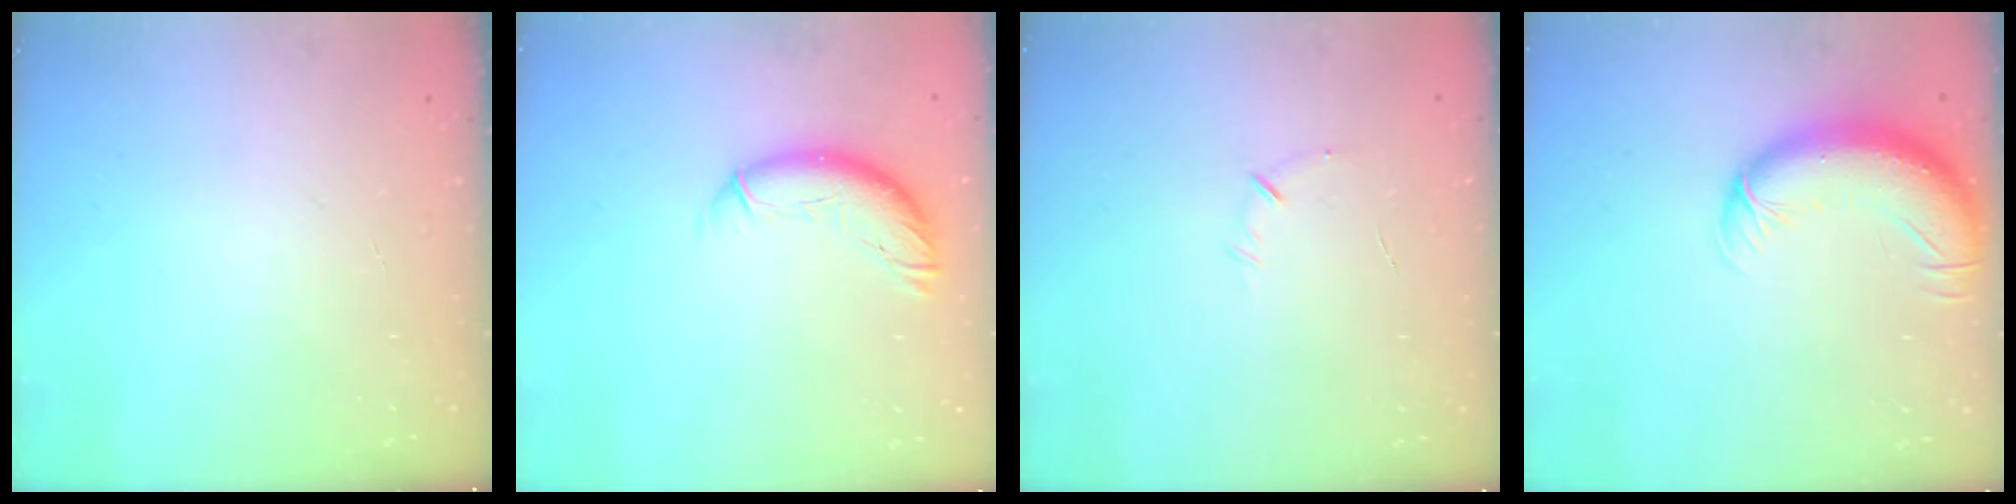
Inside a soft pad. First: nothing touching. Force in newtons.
{"total": 10.4, "press": 10.3, "slide": 0.9}
{"total": 4.7, "press": 4.6, "slide": 1.2}
{"total": 11.3, "press": 11.0, "slide": 2.9}